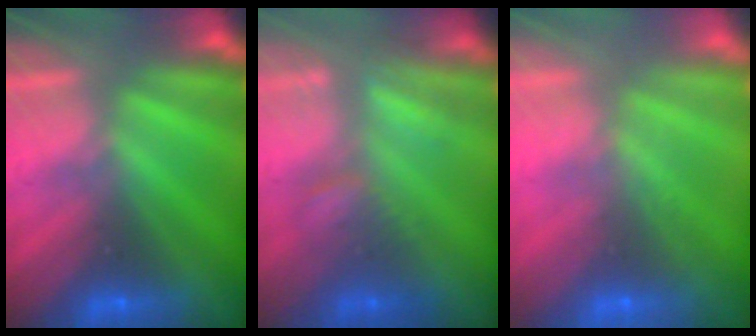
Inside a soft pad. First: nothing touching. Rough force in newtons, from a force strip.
{"total": 2.8}
{"total": 8.1}